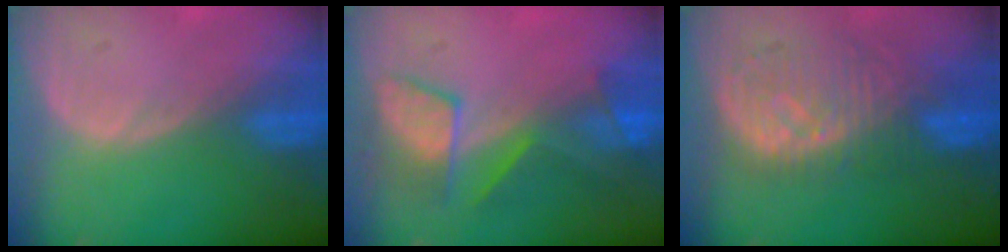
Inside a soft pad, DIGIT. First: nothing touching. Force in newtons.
{"total": 8.0, "press": 7.5, "slide": 2.5}
{"total": 9.4, "press": 8.9, "slide": 3.2}